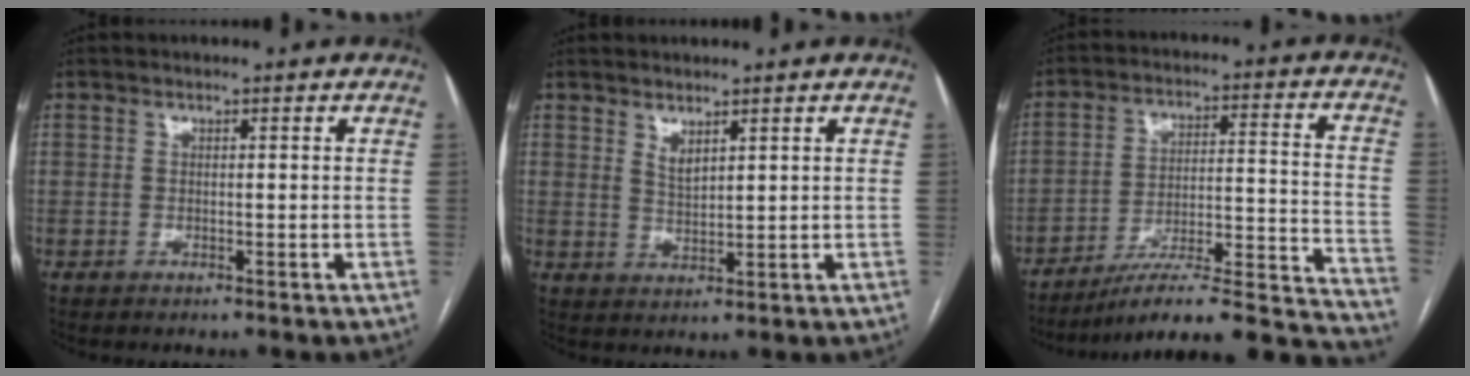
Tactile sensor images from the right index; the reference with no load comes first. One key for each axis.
{"total": 2.3, "fx": 1.7, "fy": 0.7, "fz": 1.4, "tx": -0.029, "ty": -0.010, "tz": 0.040}
{"total": 24.4, "fx": -22.1, "fy": 1.9, "fz": 10.3, "tx": -0.069, "ty": 0.024, "tz": -0.310}